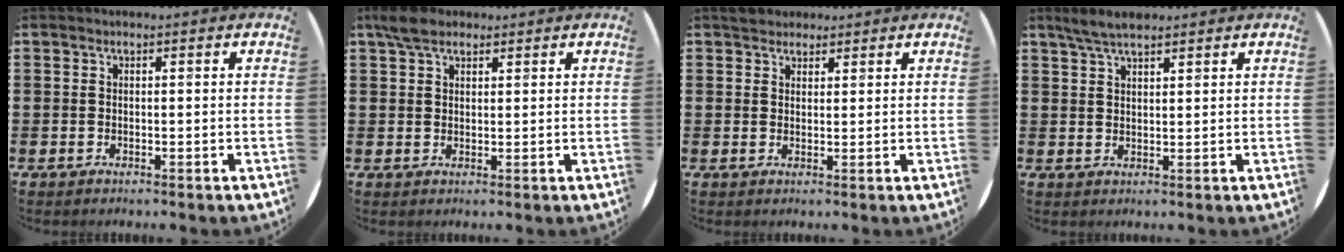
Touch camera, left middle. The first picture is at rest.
{"total": 3.5, "force": [2.7, 1.6, 1.5], "torque": [-0.026, 0.004, 0.050]}
{"total": 2.4, "force": [2.2, 1.0, 0.1], "torque": [0.002, 0.002, 0.042]}
{"total": 3.6, "force": [3.0, 0.8, 1.8], "torque": [-0.041, 0.001, 0.054]}